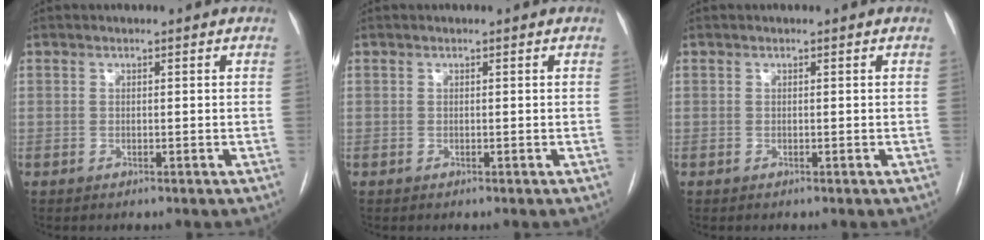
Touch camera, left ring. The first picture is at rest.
{"total": 0.0}
{"total": 0.0}